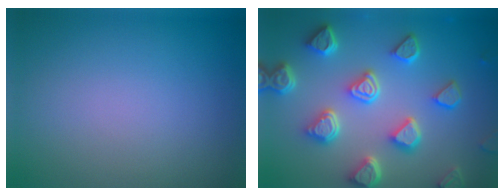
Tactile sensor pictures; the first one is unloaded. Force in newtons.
{"total": 6.7, "press": 5.3, "slide": 4.0}